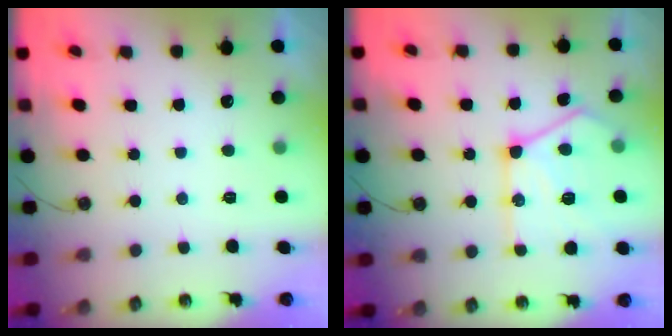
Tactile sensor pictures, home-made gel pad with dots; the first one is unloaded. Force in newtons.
{"total": 18.7, "press": 18.7, "slide": 0.9}